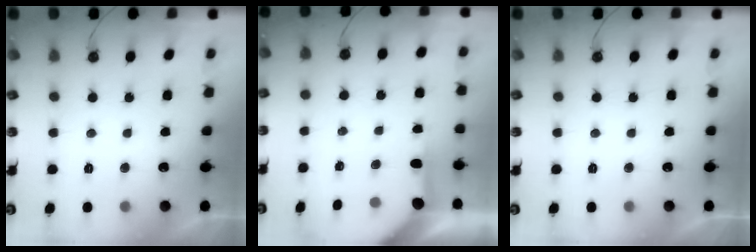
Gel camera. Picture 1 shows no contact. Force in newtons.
{"total": 3.8, "press": 3.8, "slide": 0.5}
{"total": 0.0}